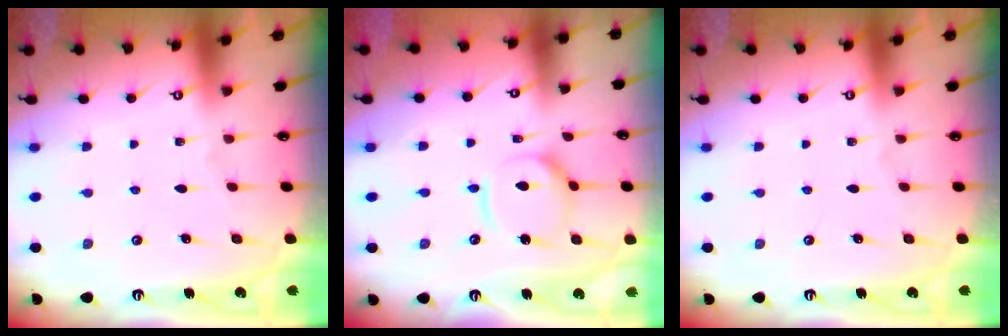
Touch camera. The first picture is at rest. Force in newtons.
{"total": 11.0, "press": 10.9, "slide": 1.2}
{"total": 0.0}